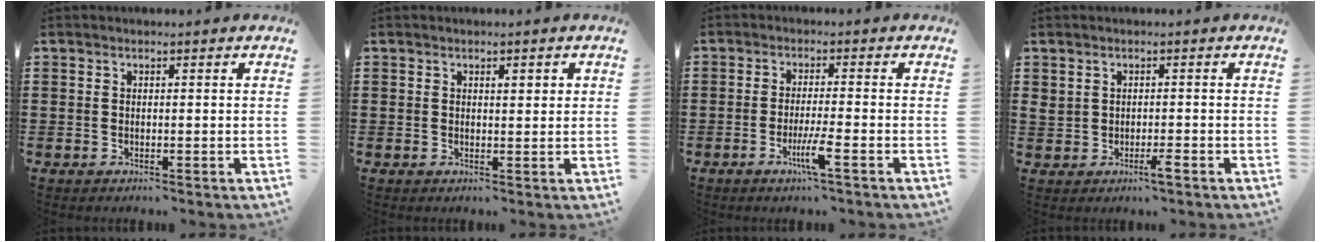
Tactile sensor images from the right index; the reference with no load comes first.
{"total": 1.3, "force": [0.6, 0.5, 1.1], "torque": [-0.020, 0.006, 0.009]}
{"total": 4.7, "force": [-2.3, -0.1, 4.1], "torque": [-0.080, -0.018, -0.042]}
{"total": 2.3, "force": [-0.5, 1.0, 2.0], "torque": [-0.045, -0.001, -0.012]}